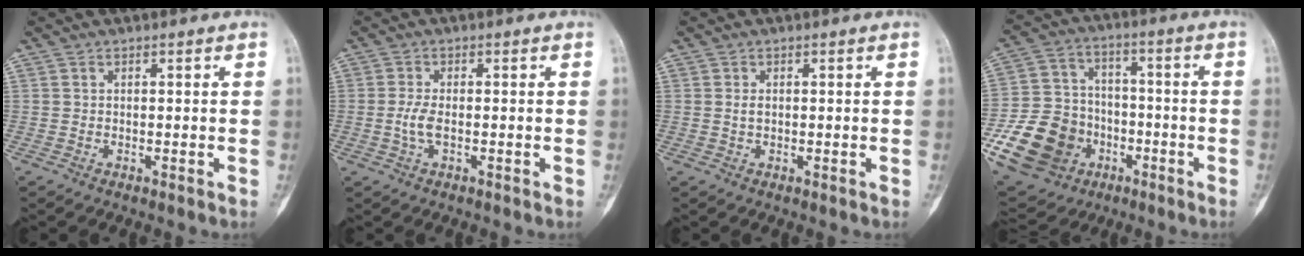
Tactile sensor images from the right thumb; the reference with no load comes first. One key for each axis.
{"total": 2.9, "fx": -0.5, "fy": 1.1, "fz": 2.6, "tx": -0.061, "ty": 0.000, "tz": -0.010}
{"total": 1.0, "fx": 0.1, "fy": 0.6, "fz": 0.8, "tx": -0.015, "ty": 0.000, "tz": 0.004}
{"total": 19.3, "fx": -7.0, "fy": 15.8, "fz": 8.5, "tx": -0.163, "ty": 0.056, "tz": -0.111}